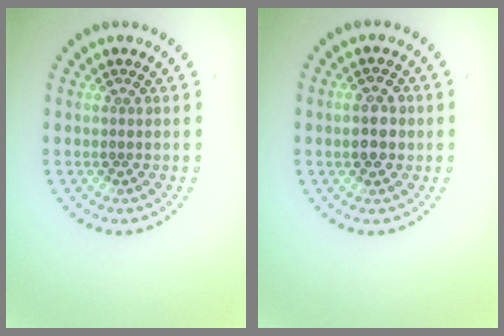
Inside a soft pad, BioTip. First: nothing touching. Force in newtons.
{"total": 3.2, "press": 3.2, "slide": 0.2}